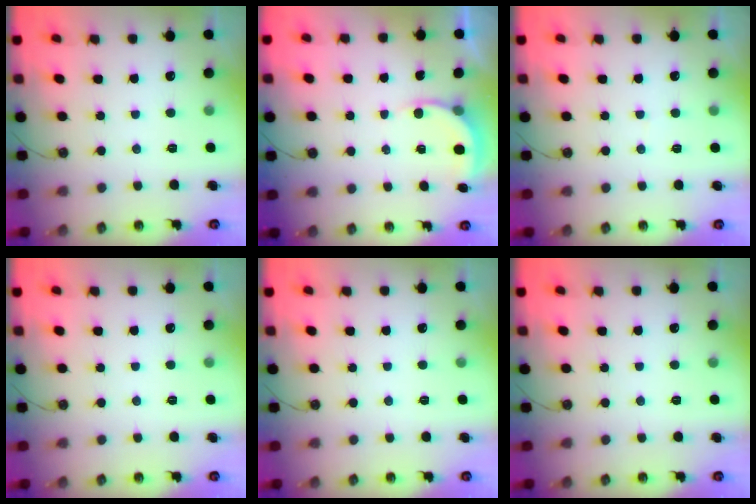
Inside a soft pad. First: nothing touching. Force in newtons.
{"total": 3.9, "press": 3.9, "slide": 0.3}
{"total": 1.8, "press": 1.7, "slide": 0.1}
{"total": 0.0}
{"total": 0.0}
{"total": 0.0}